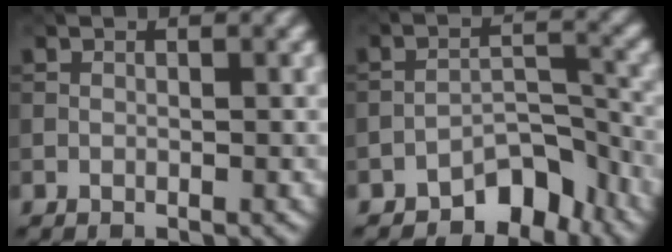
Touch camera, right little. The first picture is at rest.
{"total": 4.6, "force": [-3.7, 2.0, 1.9], "torque": [-0.012, 0.010, -0.063]}